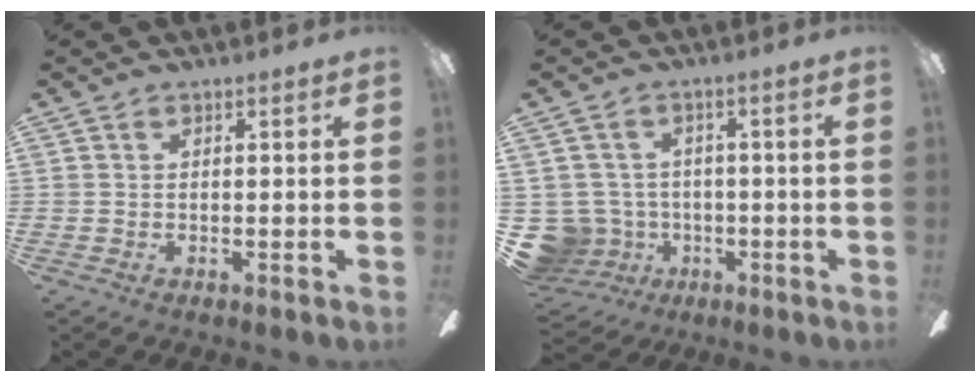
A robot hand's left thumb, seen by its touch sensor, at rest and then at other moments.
{"total": 8.2, "force": [-1.4, 7.8, 1.9], "torque": [-0.095, 0.005, -0.023]}